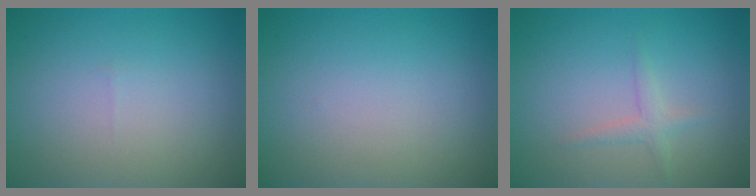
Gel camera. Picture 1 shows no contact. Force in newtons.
{"total": 0.0}
{"total": 1.3, "press": 1.3, "slide": 0.1}